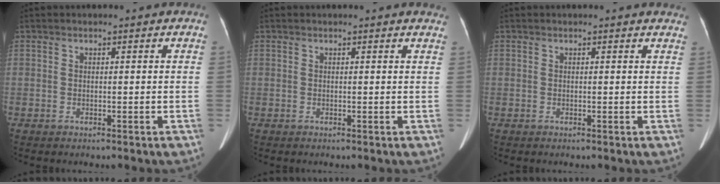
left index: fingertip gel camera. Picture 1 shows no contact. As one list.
[{"total": 3.1, "force": [3.0, 0.5, 0.6], "torque": [-0.008, -0.006, 0.011]}, {"total": 3.1, "force": [3.0, 0.9, 0.5], "torque": [0.000, -0.005, 0.011]}]